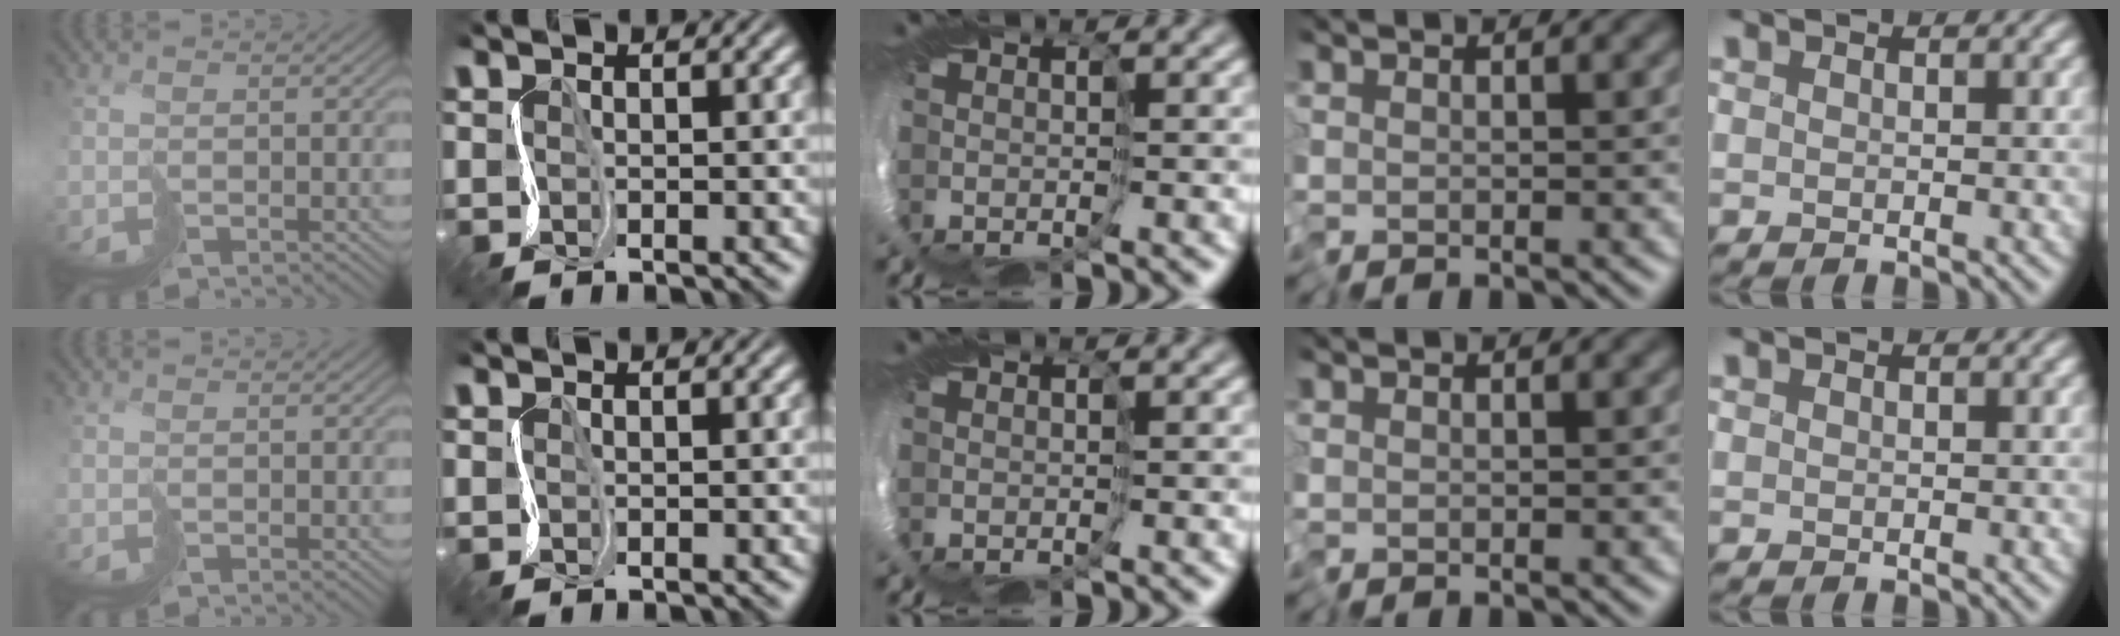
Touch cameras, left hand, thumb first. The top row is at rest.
{}